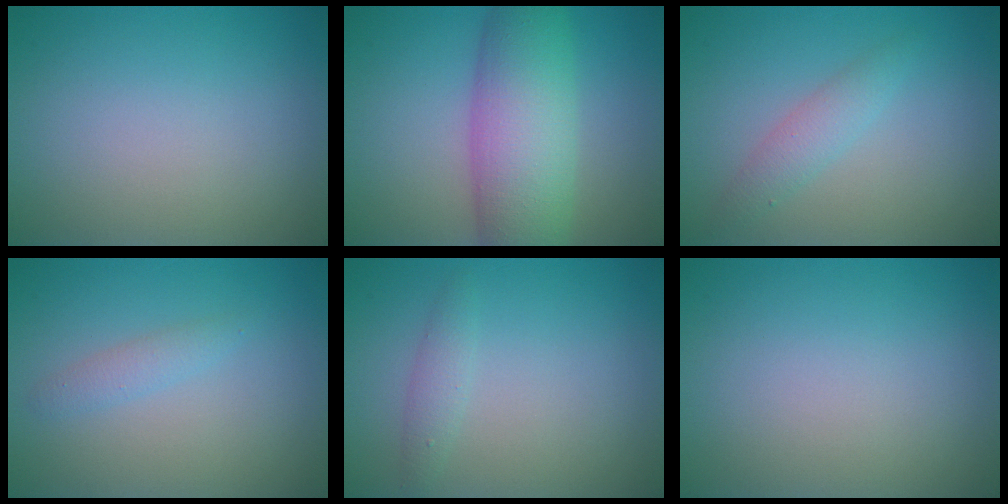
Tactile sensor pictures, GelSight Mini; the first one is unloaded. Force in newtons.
{"total": 8.5, "press": 8.5, "slide": 0.1}
{"total": 1.9, "press": 1.9, "slide": 0.0}
{"total": 1.3, "press": 1.3, "slide": 0.0}
{"total": 1.3, "press": 1.3, "slide": 0.0}
{"total": 0.0}